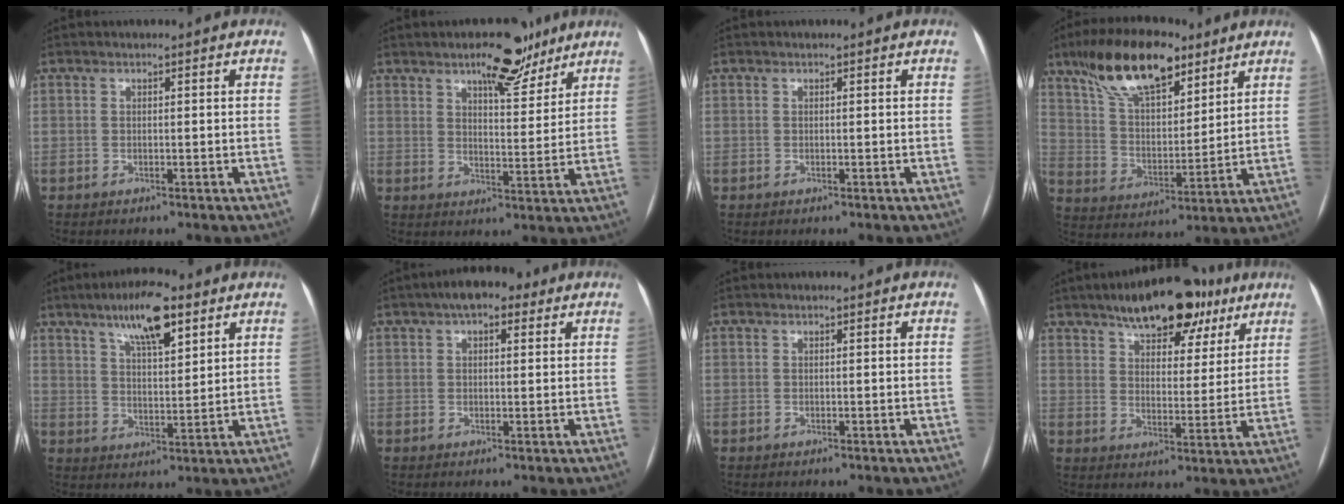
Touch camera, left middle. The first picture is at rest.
{"total": 8.4, "force": [6.1, 2.9, 5.0], "torque": [-0.070, 0.004, 0.091]}
{"total": 0.0}
{"total": 16.4, "force": [11.0, 6.2, 10.6], "torque": [-0.195, 0.027, 0.201]}
{"total": 10.0, "force": [6.2, 2.6, 7.4], "torque": [-0.127, 0.010, 0.104]}
{"total": 6.0, "force": [3.4, 2.6, 4.1], "torque": [-0.062, 0.026, 0.047]}
{"total": 0.0}
{"total": 15.4, "force": [10.4, 6.5, 9.2], "torque": [-0.127, 0.028, 0.158]}